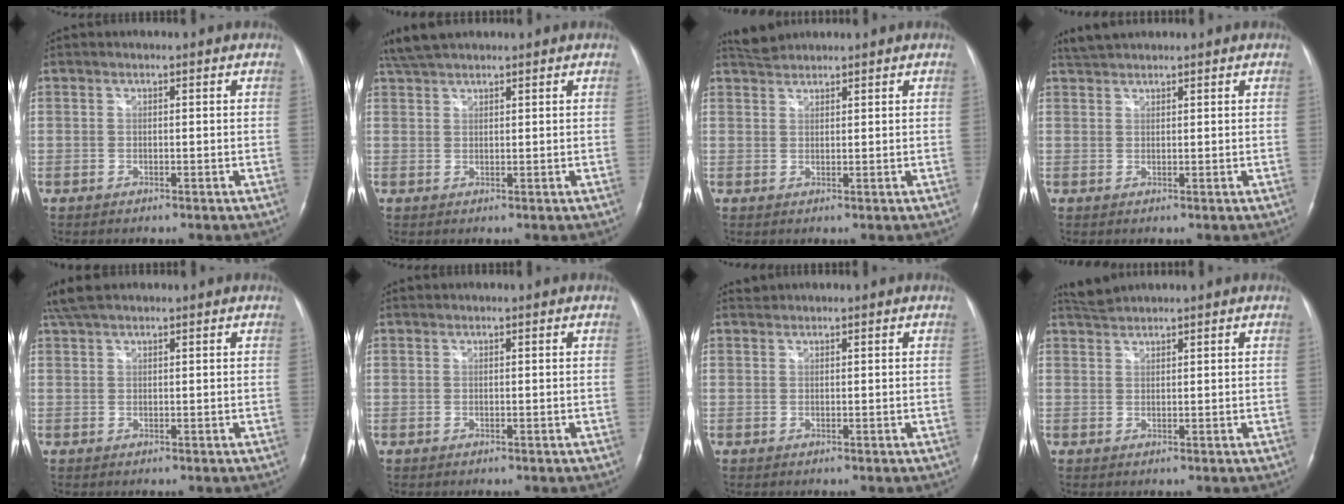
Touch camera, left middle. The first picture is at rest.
{"total": 4.8, "force": [4.3, 1.0, 2.1], "torque": [-0.048, 0.025, 0.083]}
{"total": 2.5, "force": [2.5, 0.2, 0.0], "torque": [-0.009, 0.012, 0.052]}
{"total": 2.7, "force": [2.6, 0.3, 0.6], "torque": [-0.019, 0.017, 0.049]}
{"total": 4.6, "force": [3.8, 1.1, 2.4], "torque": [-0.054, 0.029, 0.074]}
{"total": 0.0}
{"total": 0.6, "force": [0.6, 0.0, -0.3], "torque": [-0.004, 0.009, 0.012]}
{"total": 2.3, "force": [2.2, -0.4, -0.1], "torque": [-0.008, 0.009, 0.052]}